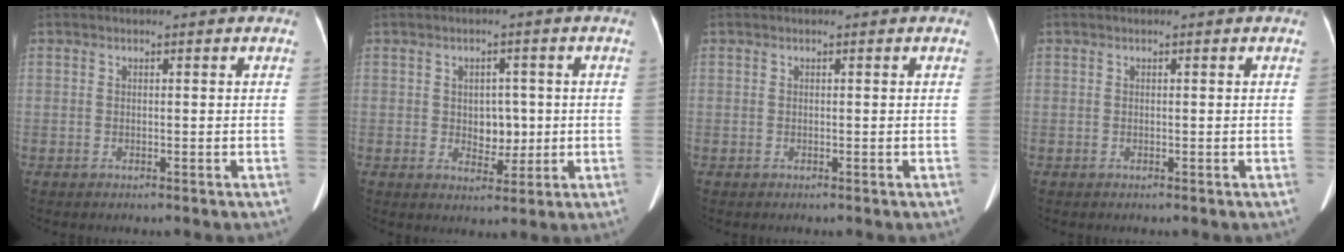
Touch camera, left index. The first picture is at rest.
{"total": 4.1, "force": [0.0, 2.9, 2.9], "torque": [-0.038, 0.007, 0.009]}
{"total": 0.0}
{"total": 0.0}